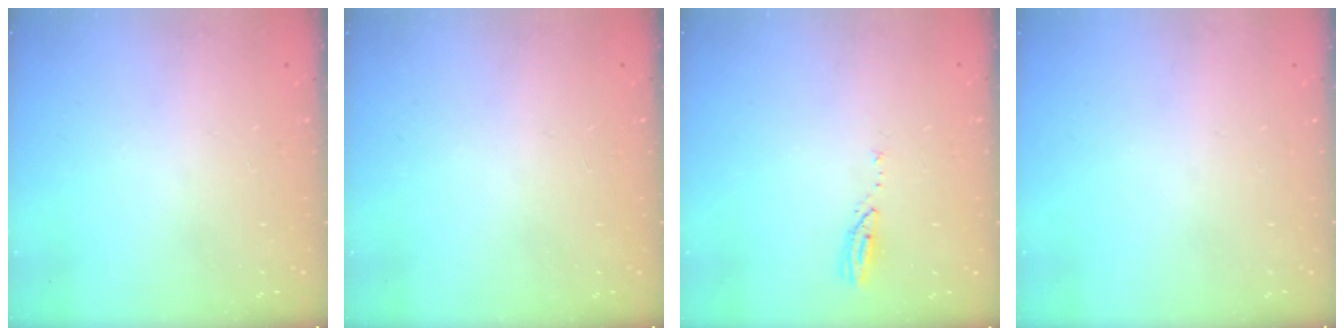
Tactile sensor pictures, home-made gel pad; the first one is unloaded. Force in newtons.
{"total": 0.0}
{"total": 3.7, "press": 3.7, "slide": 0.4}
{"total": 0.0}